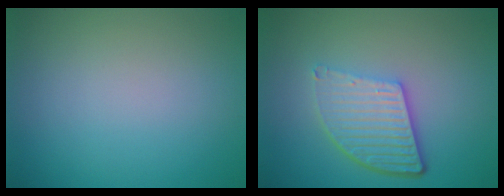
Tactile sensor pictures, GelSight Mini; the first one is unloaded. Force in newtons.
{"total": 5.6, "press": 4.0, "slide": 4.0}